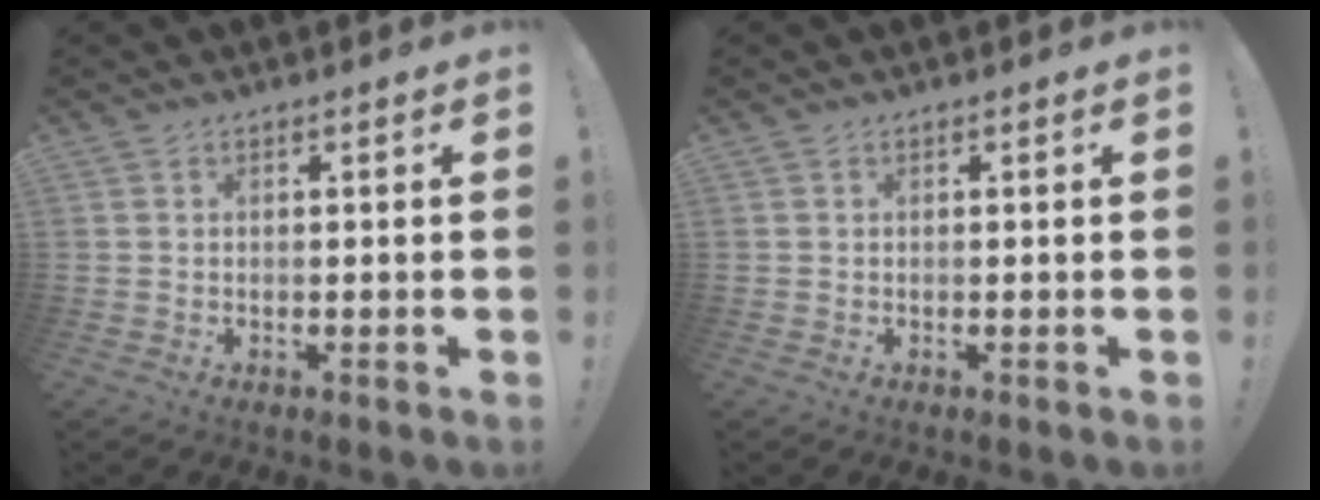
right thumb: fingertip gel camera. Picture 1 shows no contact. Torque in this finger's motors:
{"motor_torque": [0.00, 0.00, 0.02, 0.00, 0.00]}